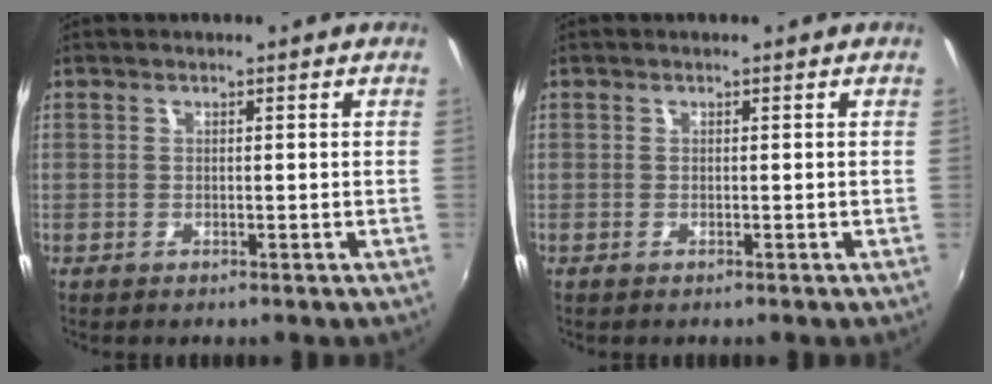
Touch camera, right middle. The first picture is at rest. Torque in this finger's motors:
{"motor_torque": [0.00, -0.30, 0.03, 0.00]}